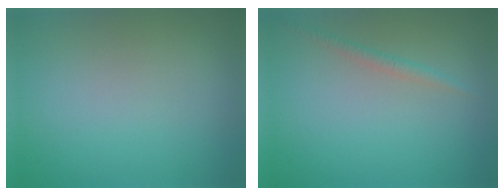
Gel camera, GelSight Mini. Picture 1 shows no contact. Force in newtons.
{"total": 1.1, "press": 1.1, "slide": 0.0}